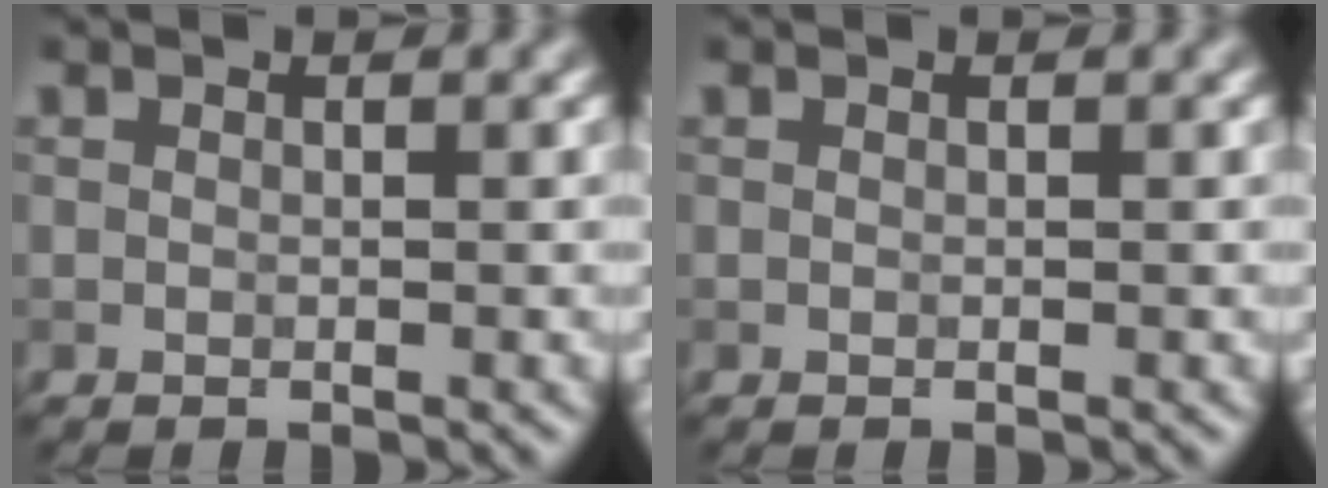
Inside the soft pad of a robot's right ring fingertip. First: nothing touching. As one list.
[{"total": 0.0}]